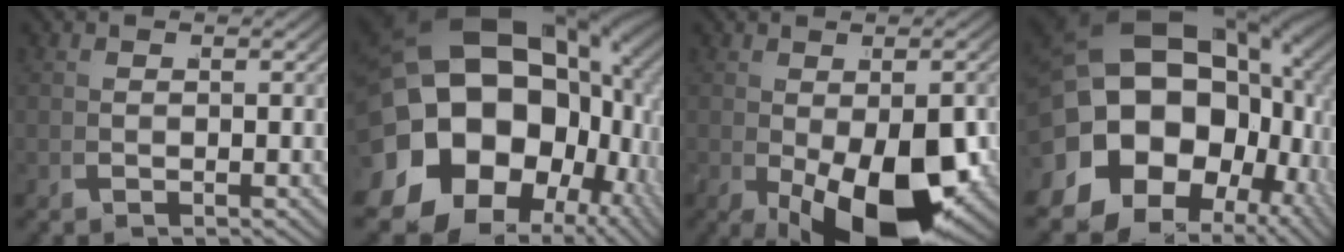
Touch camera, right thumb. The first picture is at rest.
{"total": 25.6, "force": [-0.4, 18.8, 17.3], "torque": [-0.330, -0.044, 0.003]}
{"total": 10.4, "force": [-2.7, 5.3, 8.5], "torque": [-0.154, -0.042, -0.014]}
{"total": 23.4, "force": [0.7, 17.3, 15.7], "torque": [-0.303, -0.031, 0.018]}